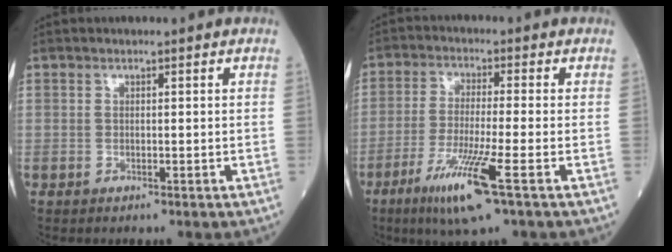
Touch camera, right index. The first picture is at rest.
{"total": 9.9, "force": [-4.9, -0.4, 8.6], "torque": [-0.169, -0.029, -0.093]}